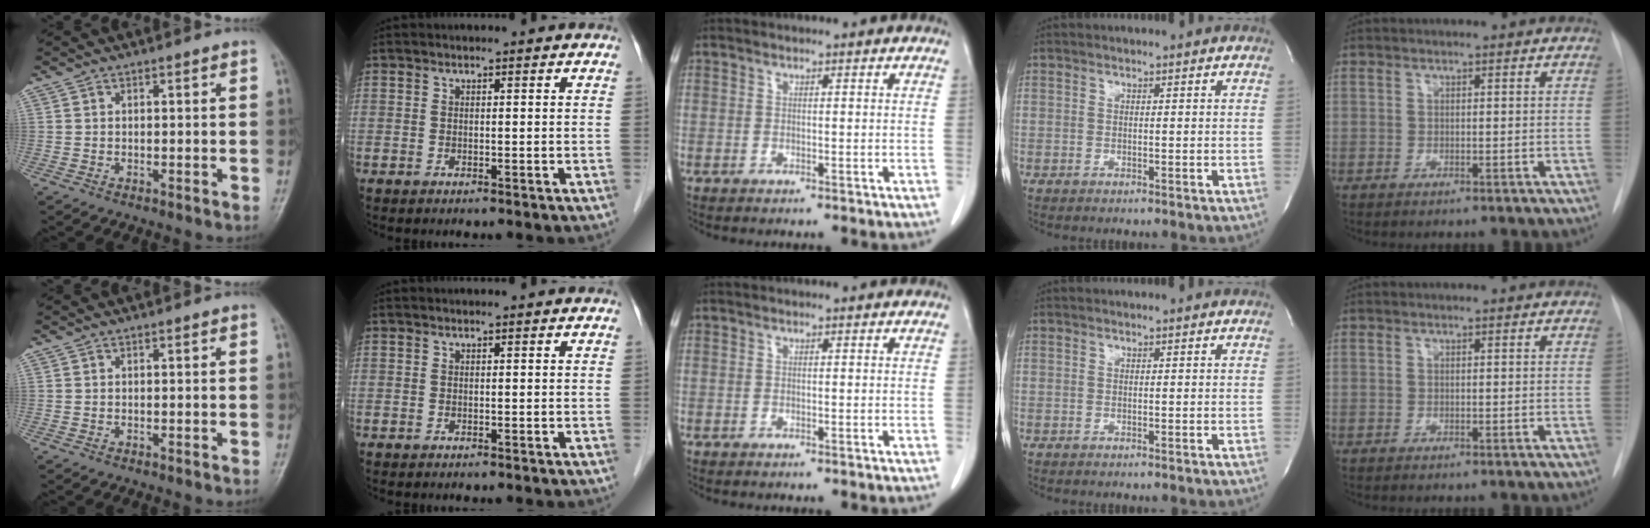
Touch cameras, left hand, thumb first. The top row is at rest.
{}